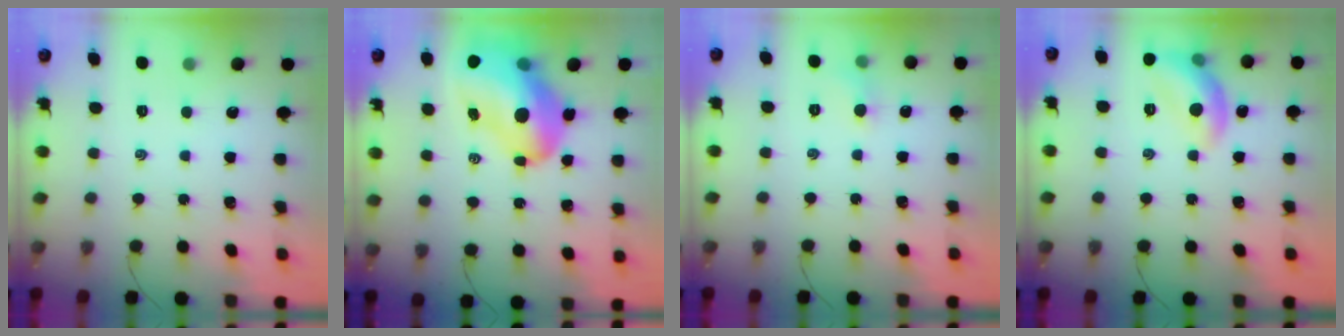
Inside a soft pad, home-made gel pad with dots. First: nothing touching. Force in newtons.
{"total": 19.5, "press": 18.6, "slide": 5.7}
{"total": 3.8, "press": 3.6, "slide": 1.2}
{"total": 11.3, "press": 11.3, "slide": 0.9}